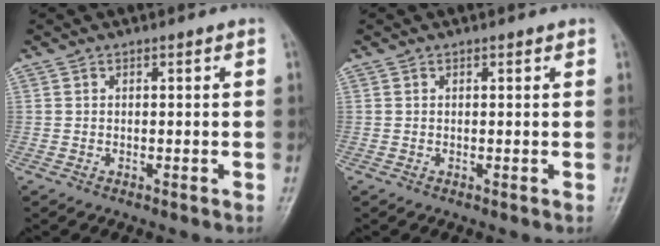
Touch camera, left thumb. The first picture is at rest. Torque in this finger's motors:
{"motor_torque": [-0.17, -0.09, -0.11, 0.04, 0.01]}